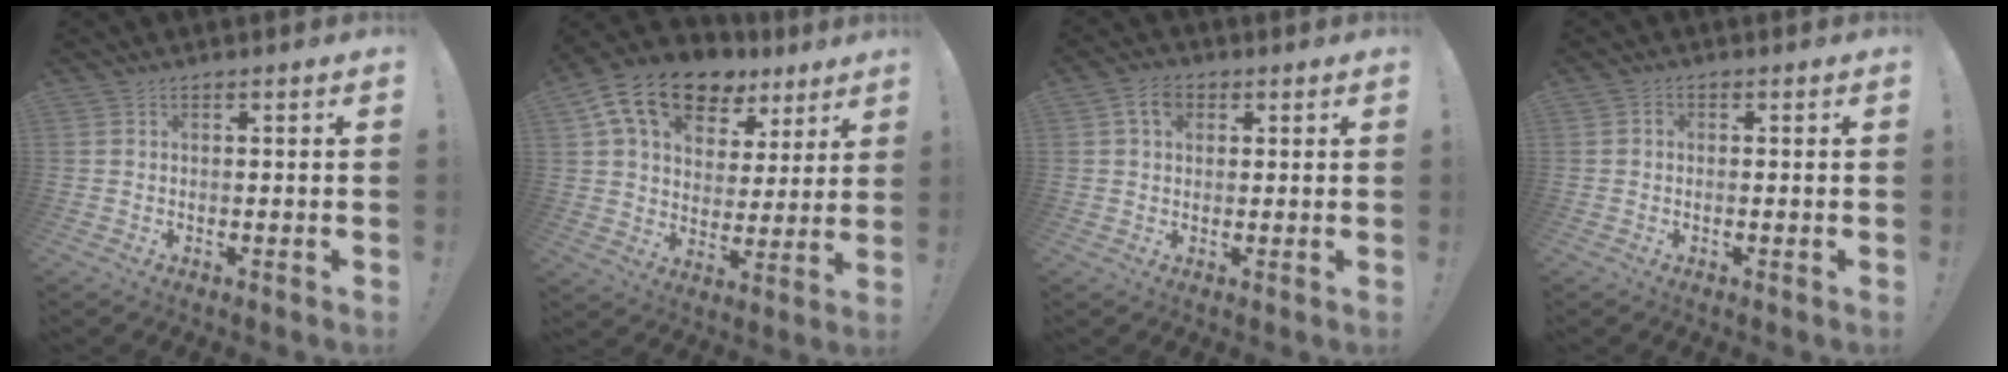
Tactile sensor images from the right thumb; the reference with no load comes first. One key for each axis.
{"total": 17.4, "fx": 10.6, "fy": 10.3, "fz": 9.2, "tx": -0.157, "ty": -0.055, "tz": 0.192}
{"total": 5.6, "fx": 2.1, "fy": 4.0, "fz": 3.3, "tx": -0.059, "ty": 0.007, "tz": 0.040}
{"total": 1.0, "fx": -0.6, "fy": 0.6, "fz": 0.5, "tx": -0.017, "ty": 0.006, "tz": -0.010}